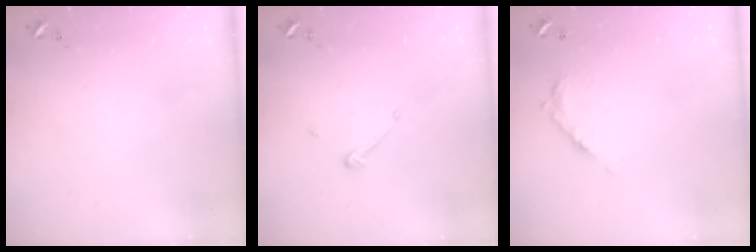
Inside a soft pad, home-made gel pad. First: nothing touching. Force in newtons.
{"total": 3.8, "press": 3.8, "slide": 0.3}
{"total": 8.4, "press": 8.4, "slide": 0.4}